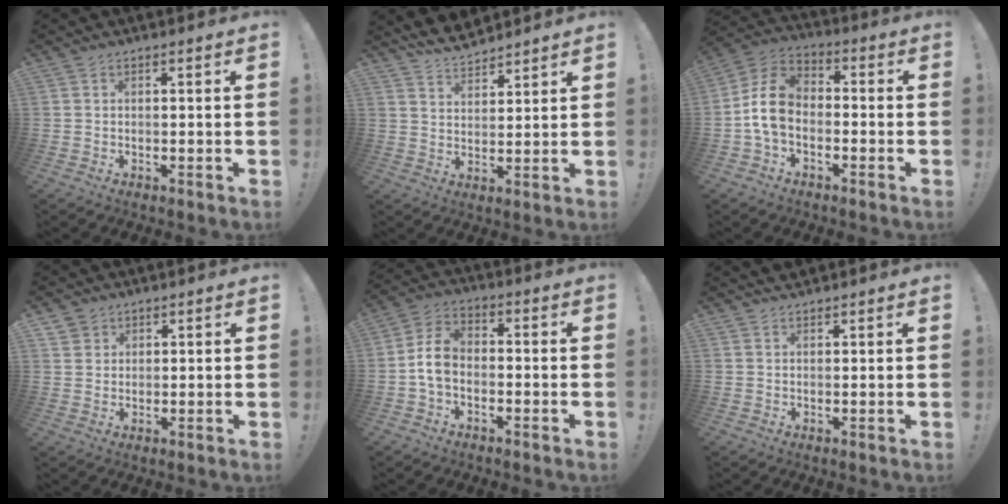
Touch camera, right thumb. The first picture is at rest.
{"total": 7.2, "force": [6.6, 2.3, 1.7], "torque": [-0.037, -0.041, 0.124]}
{"total": 11.1, "force": [-2.2, 7.7, 7.6], "torque": [-0.149, 0.022, -0.034]}
{"total": 3.3, "force": [2.2, 2.5, 0.1], "torque": [-0.002, -0.011, 0.041]}
{"total": 7.8, "force": [-1.6, 5.3, 5.5], "torque": [-0.108, 0.009, -0.027]}
{"total": 1.7, "force": [1.7, 0.5, 0.0], "torque": [0.001, -0.006, 0.031]}